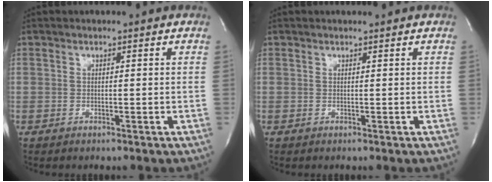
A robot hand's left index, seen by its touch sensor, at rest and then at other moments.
{"total": 0.6, "force": [0.6, -0.1, 0.1], "torque": [-0.005, 0.005, 0.011]}